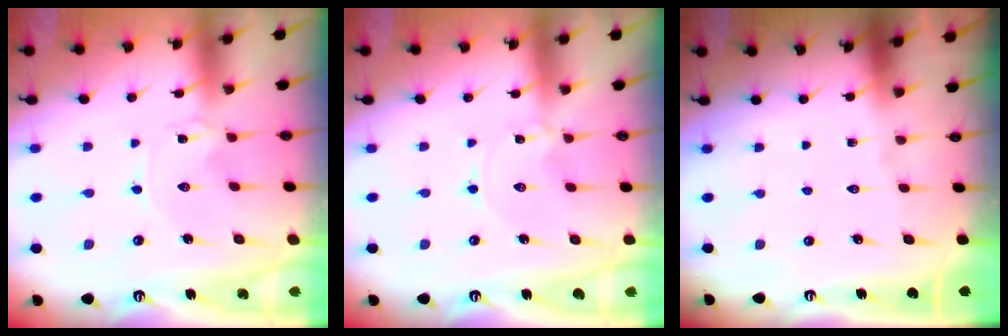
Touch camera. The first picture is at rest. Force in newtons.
{"total": 0.0}
{"total": 0.0}